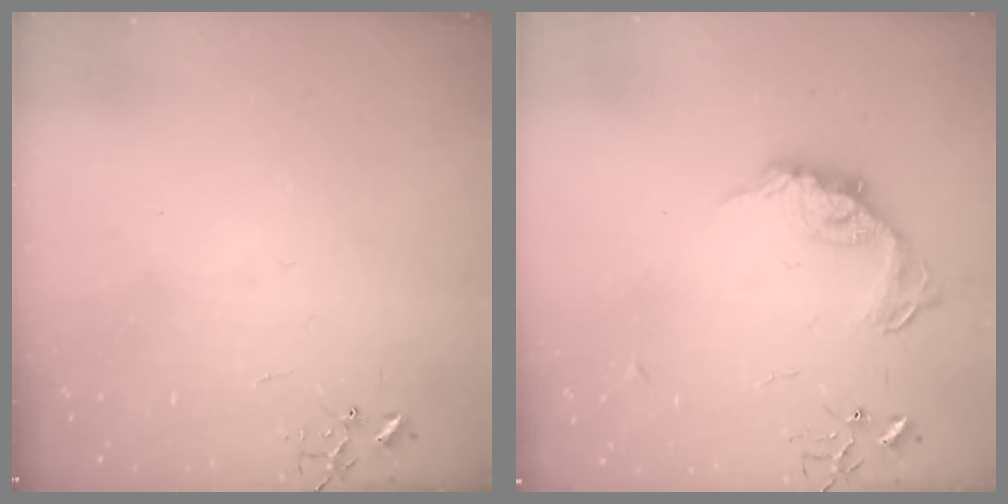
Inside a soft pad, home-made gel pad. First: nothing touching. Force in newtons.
{"total": 14.2, "press": 14.2, "slide": 0.6}